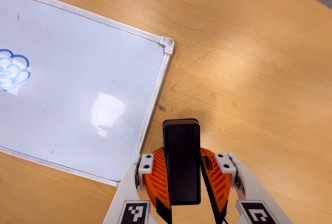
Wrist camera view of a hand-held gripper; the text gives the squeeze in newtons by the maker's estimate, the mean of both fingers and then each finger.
{"total": 7.6, "left": 7.3, "right": 7.9}